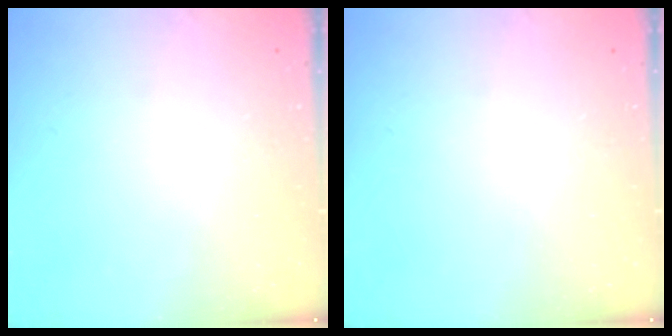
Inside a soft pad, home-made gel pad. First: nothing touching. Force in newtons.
{"total": 0.0}